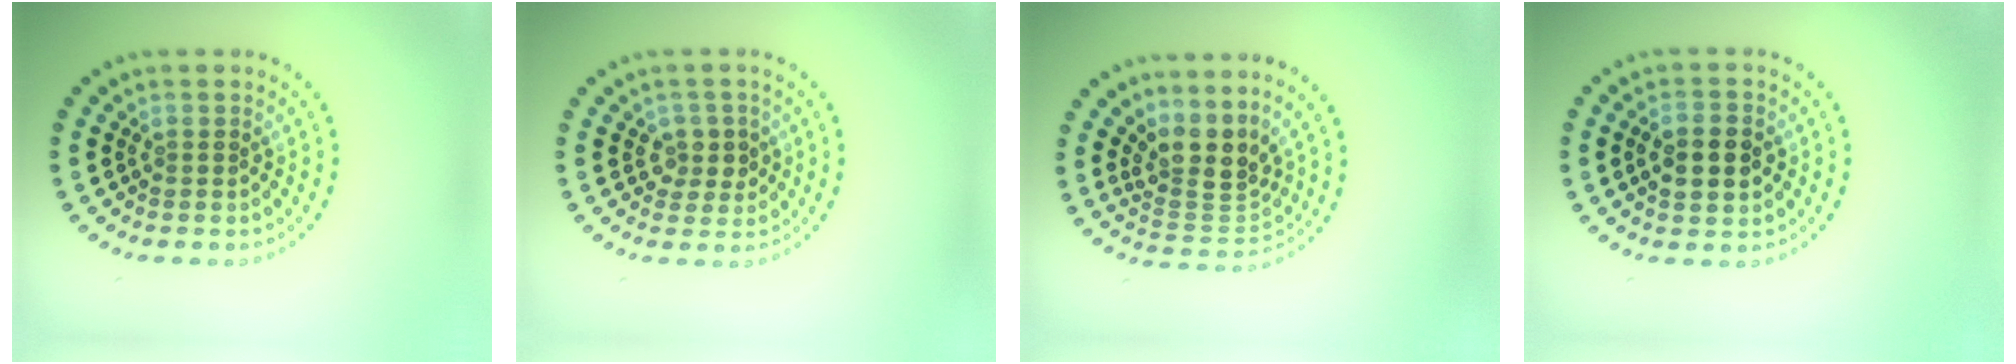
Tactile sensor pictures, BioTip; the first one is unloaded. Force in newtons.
{"total": 2.4, "press": 2.2, "slide": 0.8}
{"total": 3.8, "press": 2.8, "slide": 2.5}
{"total": 4.5, "press": 4.5, "slide": 0.1}